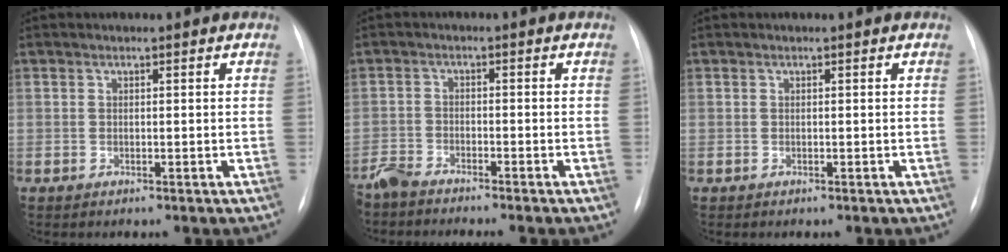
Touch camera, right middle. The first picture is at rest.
{"total": 5.2, "force": [-4.9, -0.1, 1.5], "torque": [-0.018, -0.015, -0.086]}
{"total": 0.0}